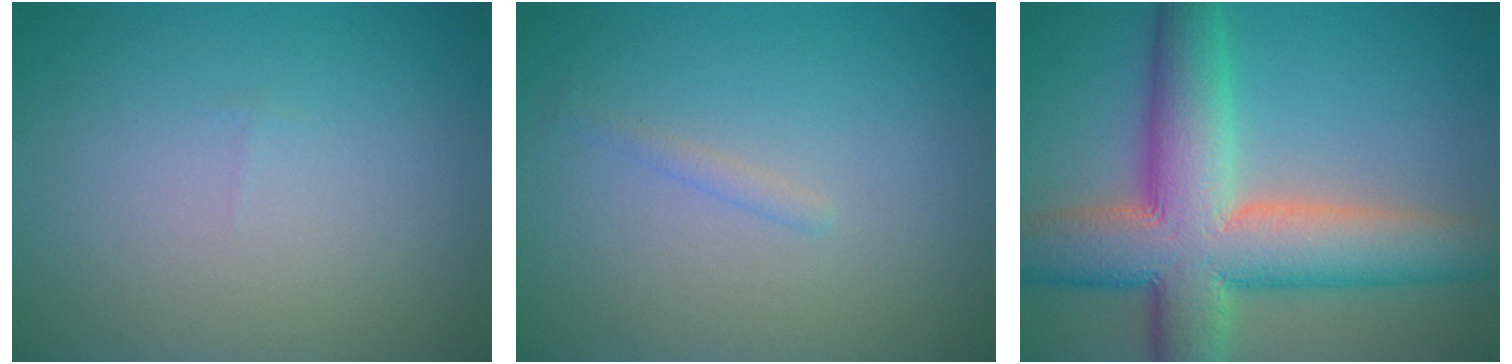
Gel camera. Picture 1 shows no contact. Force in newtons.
{"total": 0.7, "press": 0.7, "slide": 0.1}
{"total": 11.5, "press": 11.5, "slide": 0.4}